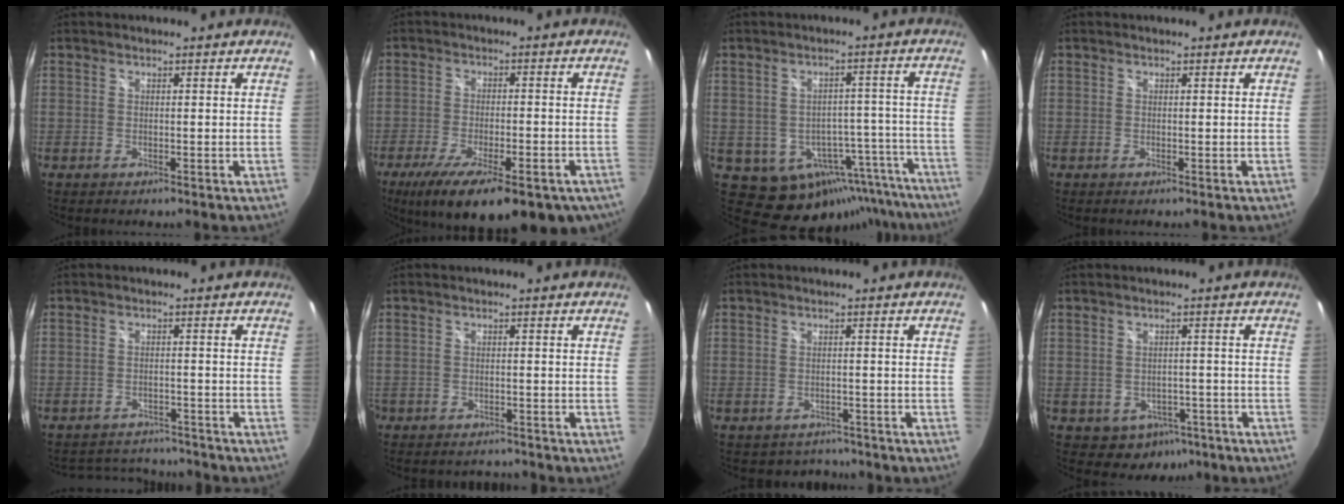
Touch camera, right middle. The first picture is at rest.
{"total": 21.0, "force": [-13.6, 7.5, 14.2], "torque": [-0.250, -0.056, -0.188]}
{"total": 15.3, "force": [-10.0, 10.2, 5.5], "torque": [-0.089, 0.033, -0.084]}
{"total": 0.0}
{"total": 8.7, "force": [-8.0, 3.0, 1.6], "torque": [-0.044, 0.011, -0.111]}
{"total": 3.5, "force": [-3.0, 1.8, 0.1], "torque": [-0.011, 0.005, -0.047]}
{"total": 3.6, "force": [-2.9, 2.1, 0.0], "torque": [-0.003, 0.002, -0.040]}
{"total": 5.6, "force": [-2.9, 4.4, 1.8], "torque": [-0.038, 0.007, -0.023]}